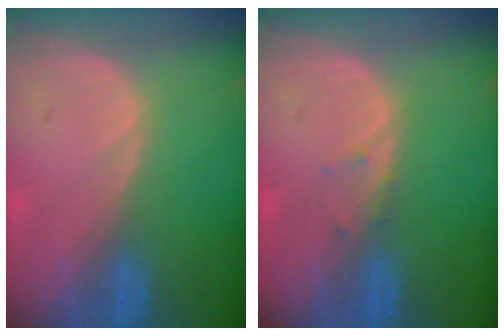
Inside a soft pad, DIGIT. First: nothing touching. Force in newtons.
{"total": 0.8, "press": 0.8, "slide": 0.2}